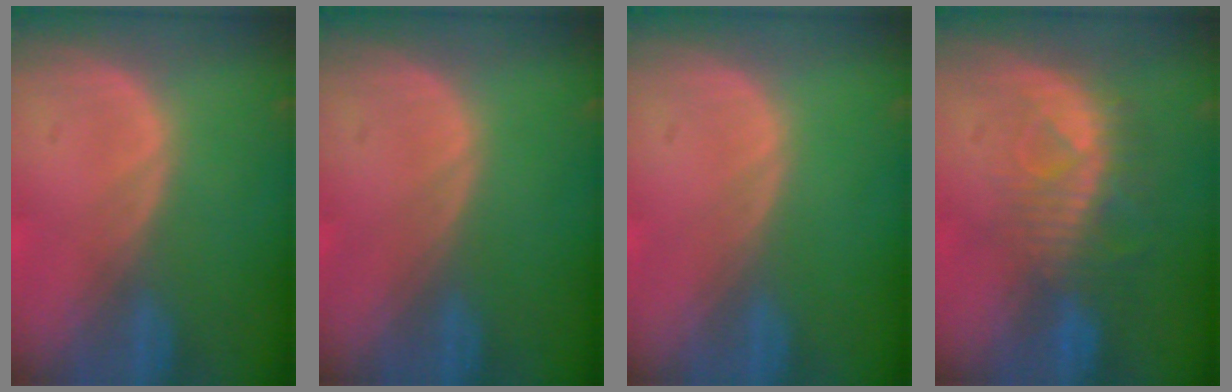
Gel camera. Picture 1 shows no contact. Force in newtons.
{"total": 0.0}
{"total": 0.0}
{"total": 8.2, "press": 7.4, "slide": 3.6}